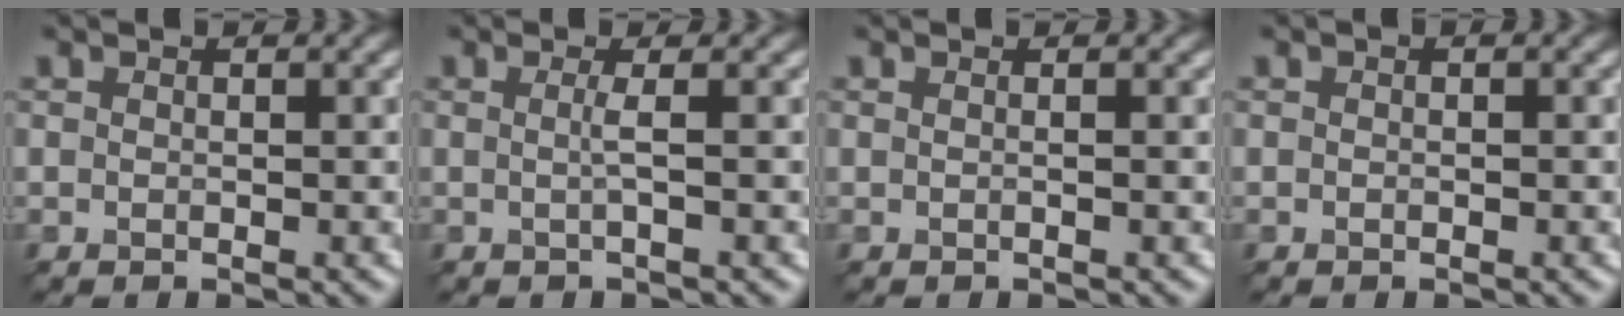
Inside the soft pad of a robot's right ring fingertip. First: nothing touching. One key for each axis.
{"total": 0.7, "fx": 0.0, "fy": -0.5, "fz": 0.4, "tx": -0.026, "ty": -0.004, "tz": 0.004}
{"total": 1.2, "fx": 0.6, "fy": 0.7, "fz": 0.8, "tx": 0.008, "ty": 0.003, "tz": -0.010}
{"total": 0.0}